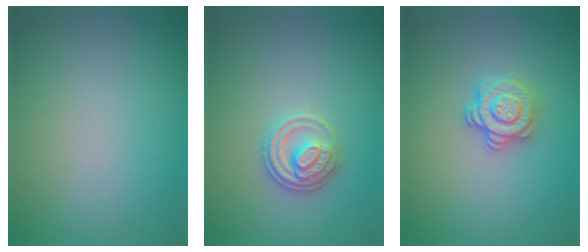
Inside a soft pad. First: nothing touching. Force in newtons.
{"total": 2.8, "press": 2.7, "slide": 0.5}
{"total": 2.9, "press": 2.5, "slide": 1.3}